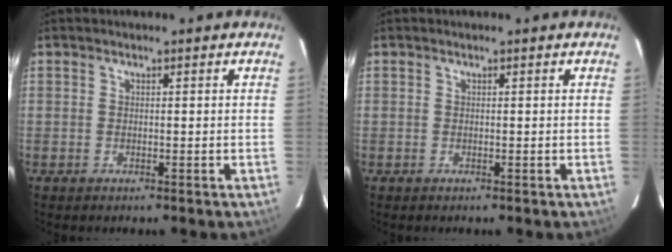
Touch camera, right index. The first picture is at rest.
{"total": 0.0}